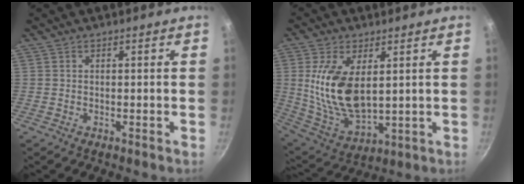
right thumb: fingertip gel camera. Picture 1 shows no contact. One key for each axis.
{"total": 15.0, "fx": 2.9, "fy": 8.0, "fz": 12.4, "tx": -0.235, "ty": -0.029, "tz": 0.070}